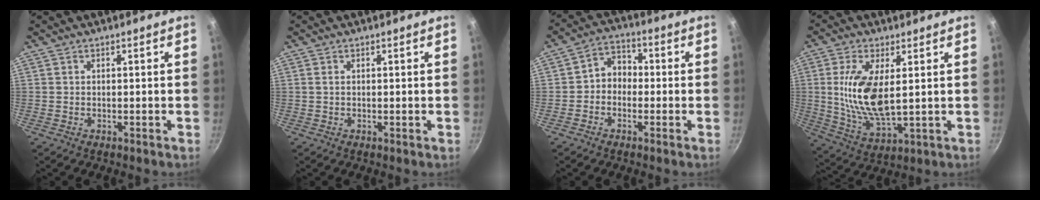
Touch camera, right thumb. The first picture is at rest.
{"total": 0.5, "force": [0.2, 0.1, 0.5], "torque": [-0.010, 0.000, 0.002]}
{"total": 5.7, "force": [-0.9, 4.7, 3.2], "torque": [-0.020, 0.023, -0.031]}
{"total": 13.0, "force": [2.0, 5.7, 11.6], "torque": [-0.228, -0.015, 0.044]}